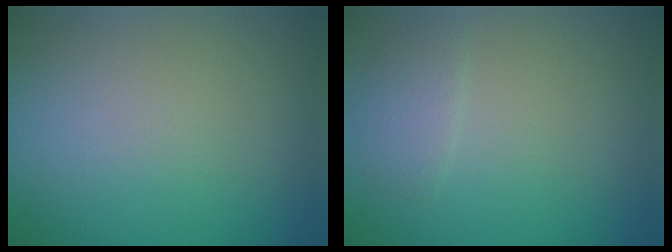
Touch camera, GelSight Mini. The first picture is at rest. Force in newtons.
{"total": 1.5, "press": 1.5, "slide": 0.0}